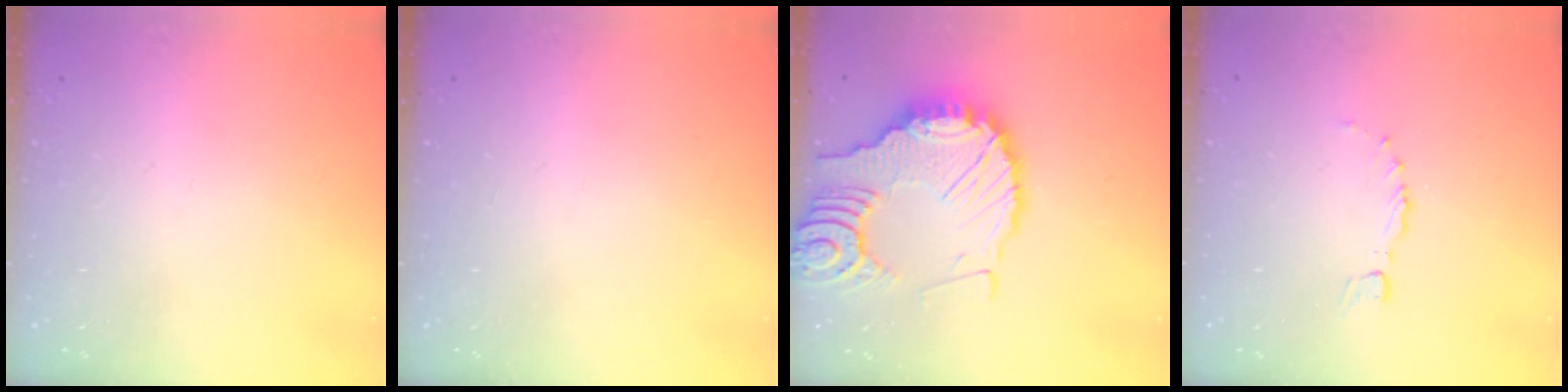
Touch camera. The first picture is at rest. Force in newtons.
{"total": 0.0}
{"total": 17.9, "press": 17.7, "slide": 2.2}
{"total": 0.0}